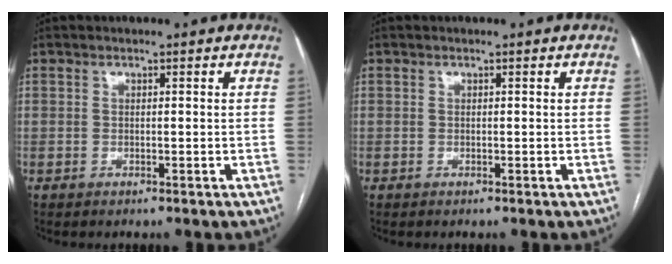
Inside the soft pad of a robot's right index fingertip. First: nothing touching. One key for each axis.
{"total": 0.0}